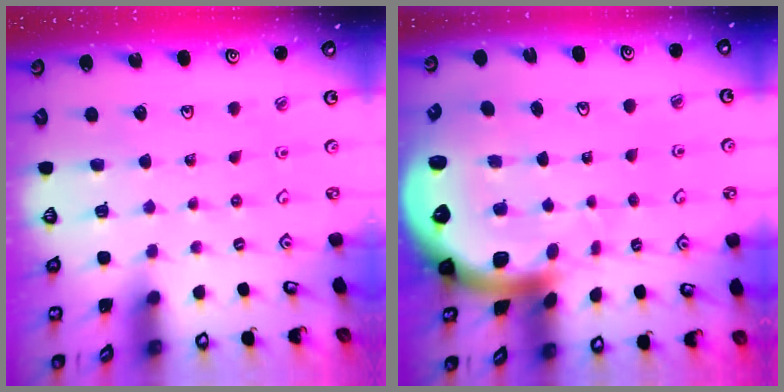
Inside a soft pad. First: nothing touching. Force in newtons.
{"total": 7.9, "press": 7.8, "slide": 1.1}